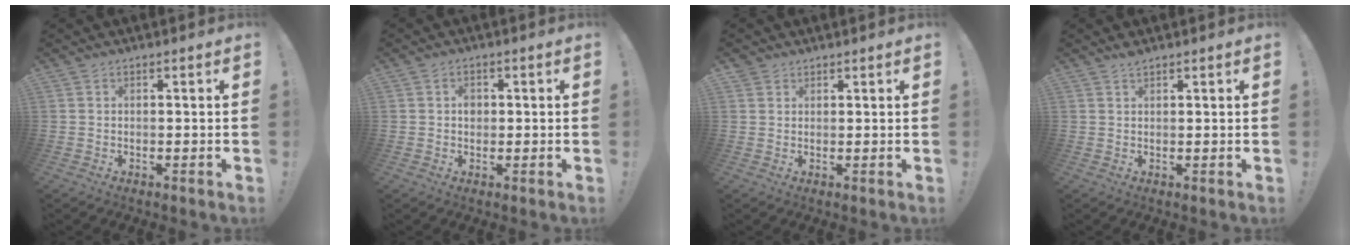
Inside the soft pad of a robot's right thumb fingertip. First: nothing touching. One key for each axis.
{"total": 2.3, "fx": -0.2, "fy": 1.8, "fz": 1.4, "tx": -0.015, "ty": 0.002, "tz": -0.006}
{"total": 1.8, "fx": 1.5, "fy": 1.0, "fz": 0.0, "tx": 0.004, "ty": -0.009, "tz": 0.028}
{"total": 1.4, "fx": 1.2, "fy": 0.2, "fz": 0.6, "tx": -0.013, "ty": -0.003, "tz": 0.022}